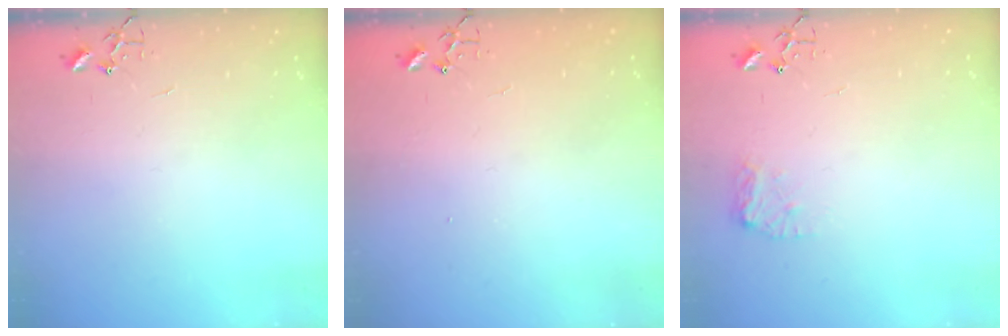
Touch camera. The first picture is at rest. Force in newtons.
{"total": 1.1, "press": 1.1, "slide": 0.1}
{"total": 7.9, "press": 7.9, "slide": 0.3}